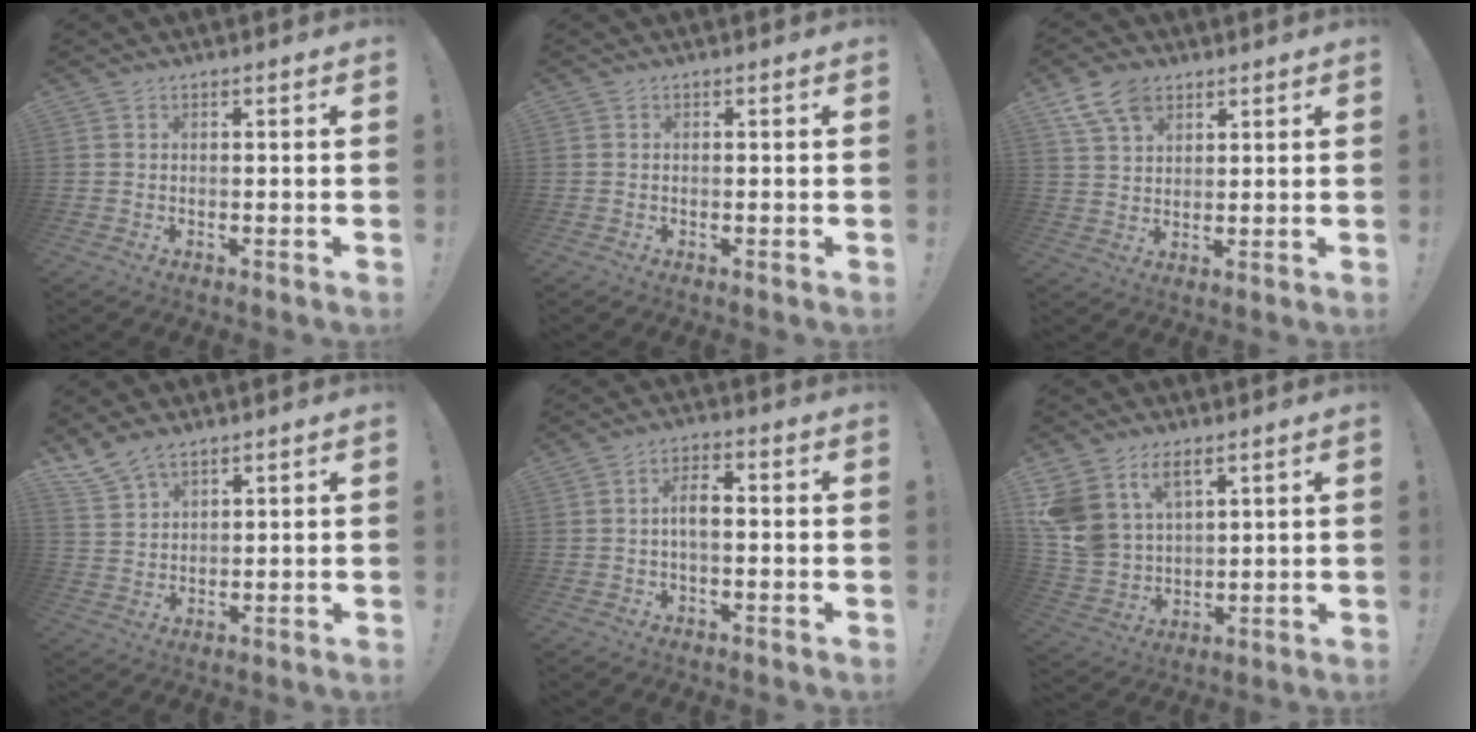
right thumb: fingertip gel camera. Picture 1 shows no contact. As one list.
[{"total": 0.0}, {"total": 9.5, "force": [5.8, 5.8, 4.6], "torque": [-0.083, -0.017, 0.114]}, {"total": 6.9, "force": [5.7, 2.8, 2.6], "torque": [-0.057, -0.029, 0.112]}, {"total": 5.6, "force": [-0.2, 2.3, 5.1], "torque": [-0.091, 0.003, -0.006]}, {"total": 11.1, "force": [7.0, 7.1, 5.0], "torque": [-0.112, -0.046, 0.139]}]